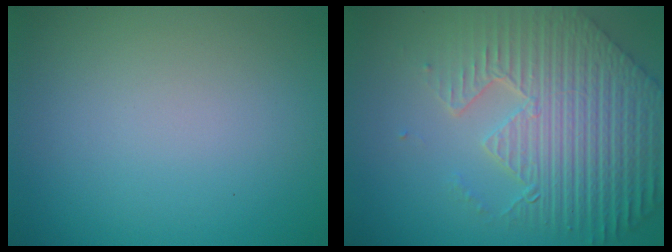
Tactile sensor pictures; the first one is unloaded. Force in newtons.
{"total": 9.2, "press": 6.5, "slide": 6.5}